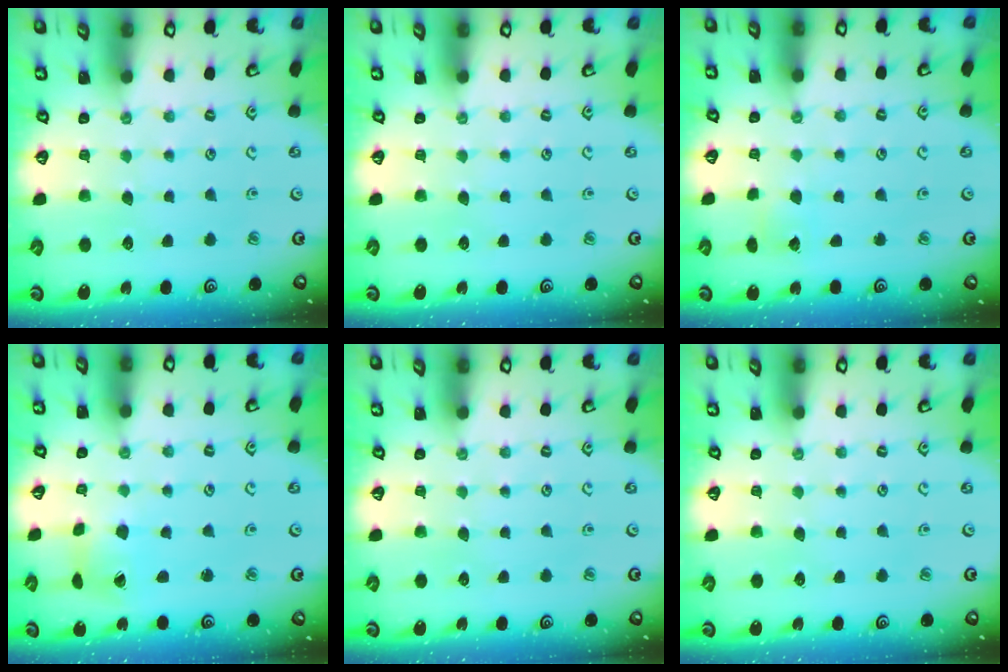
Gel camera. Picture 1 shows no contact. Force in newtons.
{"total": 0.0}
{"total": 2.4, "press": 2.3, "slide": 0.3}
{"total": 3.6, "press": 3.6, "slide": 0.4}
{"total": 0.0}
{"total": 0.0}